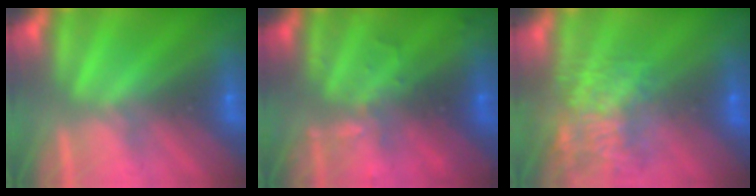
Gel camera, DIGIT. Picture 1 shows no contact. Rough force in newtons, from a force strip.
{"total": 3.2}
{"total": 7.5}